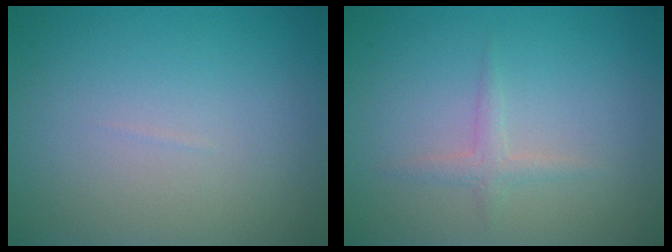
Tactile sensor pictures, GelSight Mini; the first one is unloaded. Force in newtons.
{"total": 1.3, "press": 1.3, "slide": 0.1}